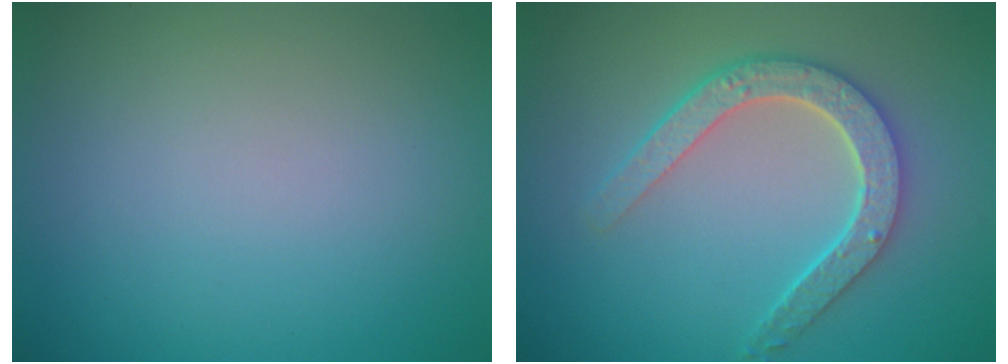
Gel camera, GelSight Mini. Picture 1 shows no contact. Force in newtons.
{"total": 4.8, "press": 3.7, "slide": 3.0}